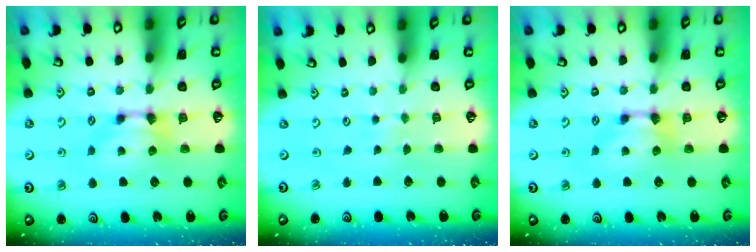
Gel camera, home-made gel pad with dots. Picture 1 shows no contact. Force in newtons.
{"total": 5.8, "press": 5.8, "slide": 0.2}
{"total": 0.0}